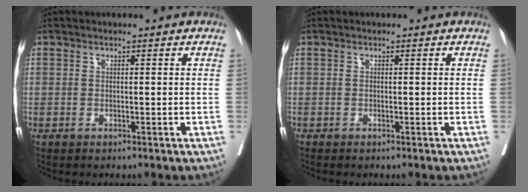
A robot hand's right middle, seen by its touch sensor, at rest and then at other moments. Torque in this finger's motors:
{"motor_torque": [0.27, -0.37, -0.06, -0.03]}